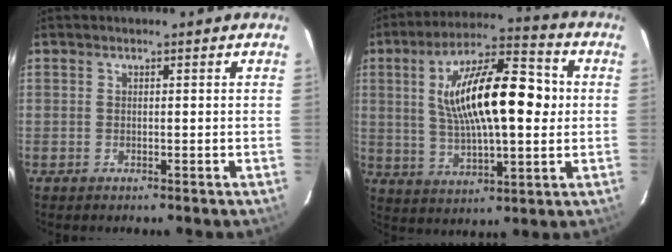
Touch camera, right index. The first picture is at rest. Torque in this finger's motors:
{"motor_torque": [1.49, 0.02, 1.05, 0.21]}